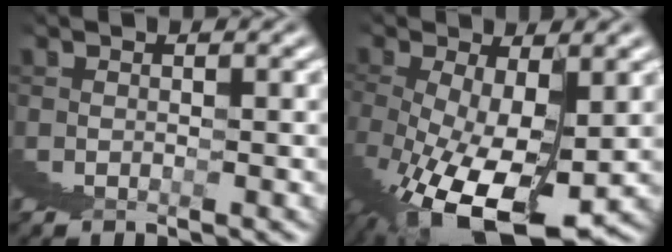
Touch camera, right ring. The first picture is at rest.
{"total": 7.2, "force": [-1.7, 2.6, 6.5], "torque": [-0.118, -0.023, -0.013]}